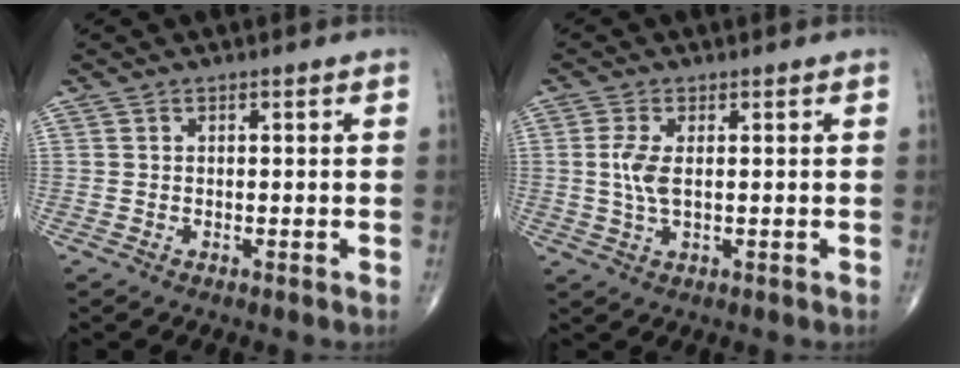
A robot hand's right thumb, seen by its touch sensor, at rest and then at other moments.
{"total": 4.6, "force": [0.4, 2.0, 4.1], "torque": [-0.101, -0.002, 0.009]}